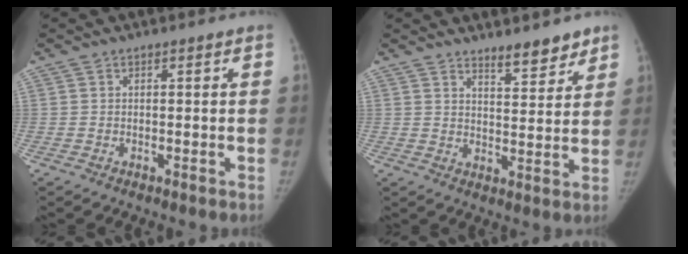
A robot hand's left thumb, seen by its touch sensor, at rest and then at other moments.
{"total": 6.3, "force": [5.2, 1.9, 3.1], "torque": [-0.021, -0.040, 0.078]}